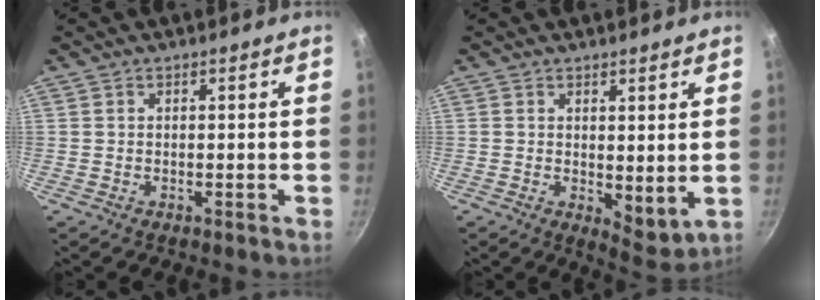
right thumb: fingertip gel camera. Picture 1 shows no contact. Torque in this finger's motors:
{"motor_torque": [-0.48, -0.06, -0.20, -0.06, 0.03]}